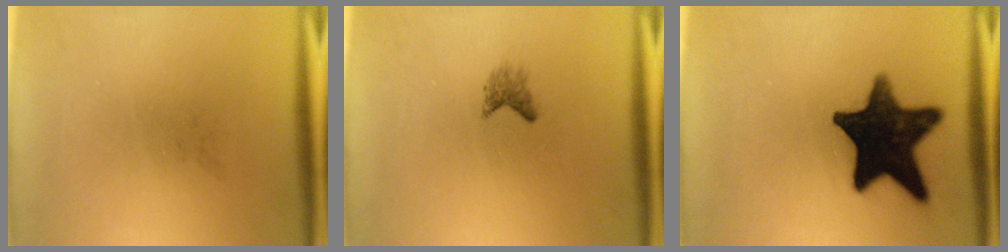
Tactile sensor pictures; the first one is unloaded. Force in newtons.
{"total": 1.4}
{"total": 16.2}